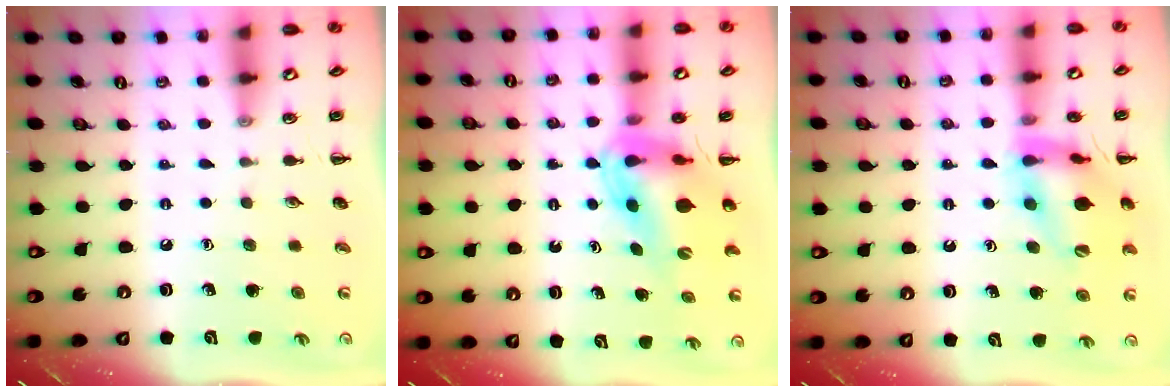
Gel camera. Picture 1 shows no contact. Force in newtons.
{"total": 12.8, "press": 12.1, "slide": 4.3}
{"total": 16.4, "press": 16.4, "slide": 1.6}